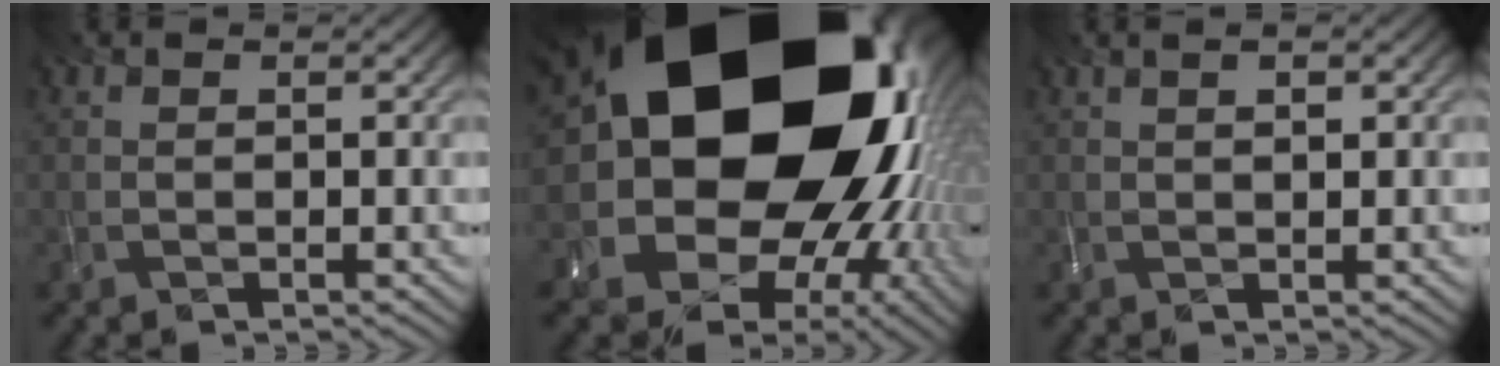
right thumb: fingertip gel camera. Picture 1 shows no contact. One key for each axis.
{"total": 25.2, "fx": 4.0, "fy": 20.0, "fz": 14.8, "tx": -0.263, "ty": -0.060, "tz": 0.046}
{"total": 1.9, "fx": 0.8, "fy": 0.6, "fz": 1.6, "tx": -0.029, "ty": 0.002, "tz": 0.016}